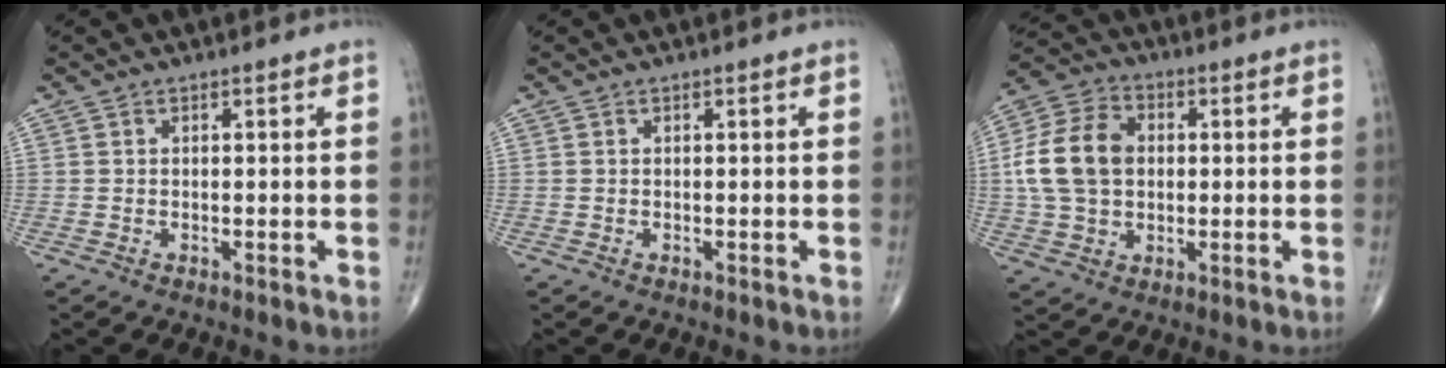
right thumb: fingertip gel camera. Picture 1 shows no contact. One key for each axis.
{"total": 0.0}
{"total": 13.5, "fx": 0.9, "fy": 9.9, "fz": 9.2, "tx": -0.164, "ty": 0.020, "tz": 0.012}